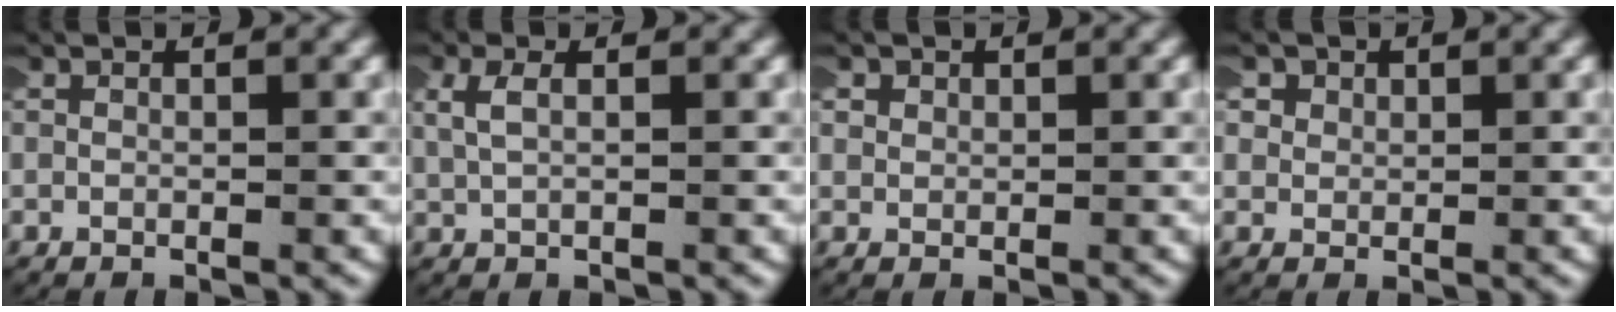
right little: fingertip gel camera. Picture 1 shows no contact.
{"total": 1.7, "force": [0.8, 0.6, 1.3], "torque": [-0.031, 0.005, 0.017]}
{"total": 1.1, "force": [0.3, 1.0, 0.2], "torque": [-0.011, 0.001, 0.003]}
{"total": 2.5, "force": [0.7, 2.2, 0.8], "torque": [-0.034, -0.002, 0.008]}